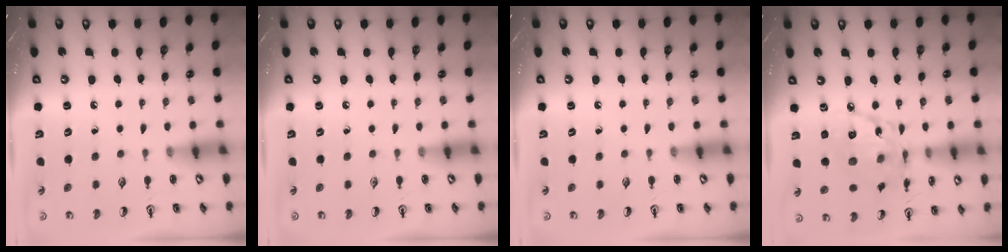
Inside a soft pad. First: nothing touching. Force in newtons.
{"total": 0.0}
{"total": 0.0}
{"total": 14.9, "press": 14.9, "slide": 0.7}